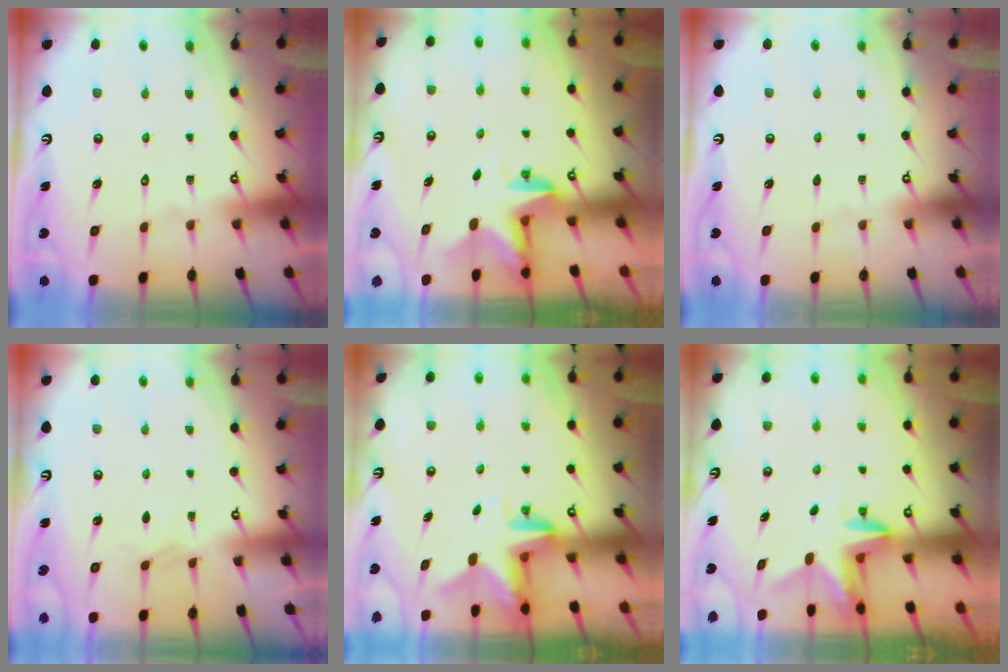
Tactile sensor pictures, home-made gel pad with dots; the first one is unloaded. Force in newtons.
{"total": 2.8, "press": 2.8, "slide": 0.2}
{"total": 0.0}
{"total": 3.0, "press": 3.0, "slide": 0.5}
{"total": 2.7, "press": 2.7, "slide": 0.2}
{"total": 3.0, "press": 3.0, "slide": 0.3}